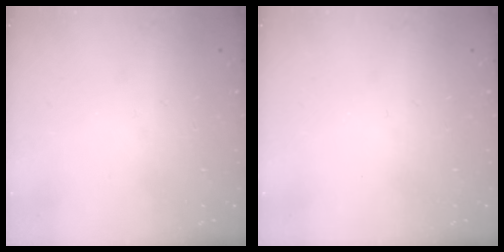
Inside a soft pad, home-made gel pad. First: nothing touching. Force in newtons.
{"total": 0.0}